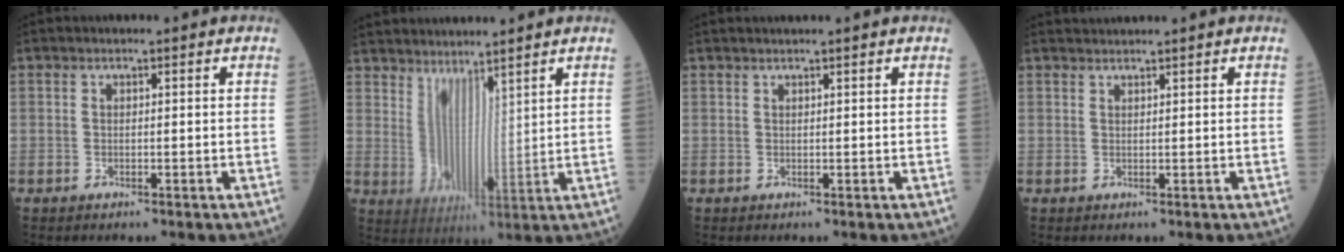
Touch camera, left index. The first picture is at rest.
{"total": 7.4, "force": [6.2, 2.2, 3.4], "torque": [-0.081, 0.000, 0.132]}
{"total": 2.1, "force": [1.9, -0.4, 0.8], "torque": [-0.012, 0.016, 0.032]}
{"total": 1.6, "force": [1.5, -0.5, 0.0], "torque": [-0.004, 0.014, 0.037]}